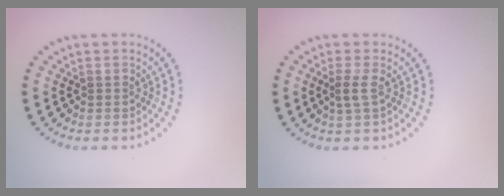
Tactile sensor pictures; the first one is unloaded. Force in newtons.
{"total": 1.2, "press": 1.0, "slide": 0.7}